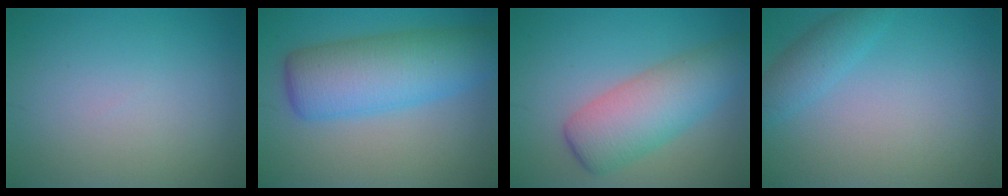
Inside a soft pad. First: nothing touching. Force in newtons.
{"total": 8.2, "press": 8.2, "slide": 0.2}
{"total": 6.3, "press": 6.3, "slide": 0.2}
{"total": 2.4, "press": 2.4, "slide": 0.1}